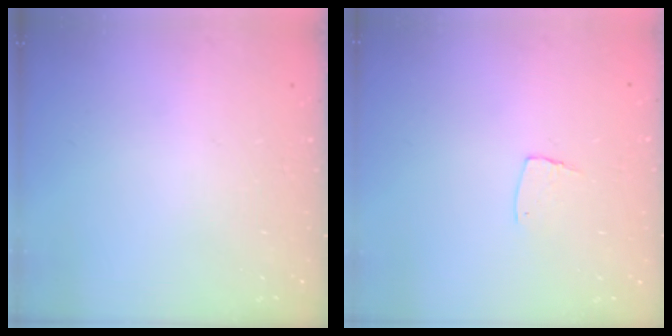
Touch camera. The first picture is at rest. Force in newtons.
{"total": 5.1, "press": 5.1, "slide": 0.4}